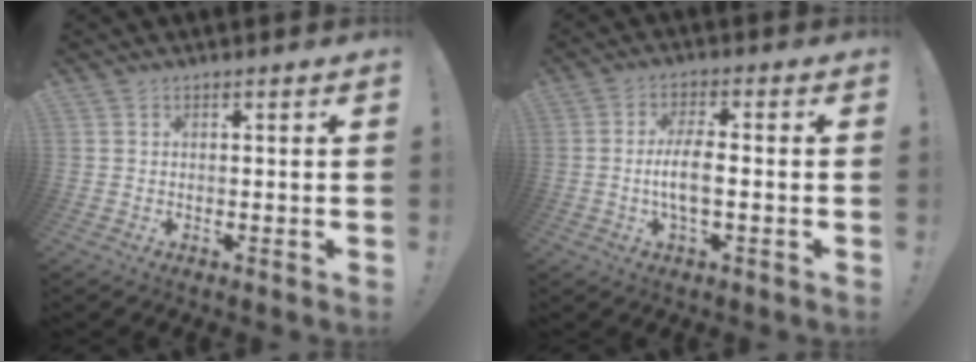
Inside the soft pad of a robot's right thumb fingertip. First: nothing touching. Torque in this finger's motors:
{"motor_torque": [-0.17, 0.11, 0.25, -0.19, 0.01]}